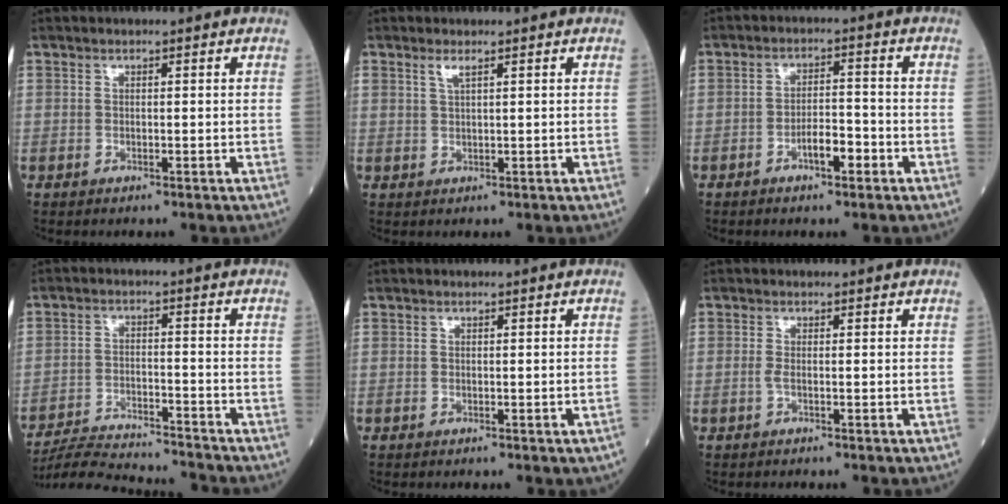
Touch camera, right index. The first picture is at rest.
{"total": 1.5, "force": [1.0, 0.1, 1.2], "torque": [-0.029, 0.000, 0.021]}
{"total": 4.2, "force": [-2.2, 1.2, 3.3], "torque": [-0.053, 0.006, -0.039]}
{"total": 13.0, "force": [-12.6, 0.2, 3.1], "torque": [-0.052, -0.003, -0.201]}
{"total": 0.6, "force": [-0.3, 0.0, 0.5], "torque": [-0.010, -0.002, -0.001]}
{"total": 0.7, "force": [-0.4, -0.1, 0.6], "torque": [-0.014, 0.000, -0.010]}